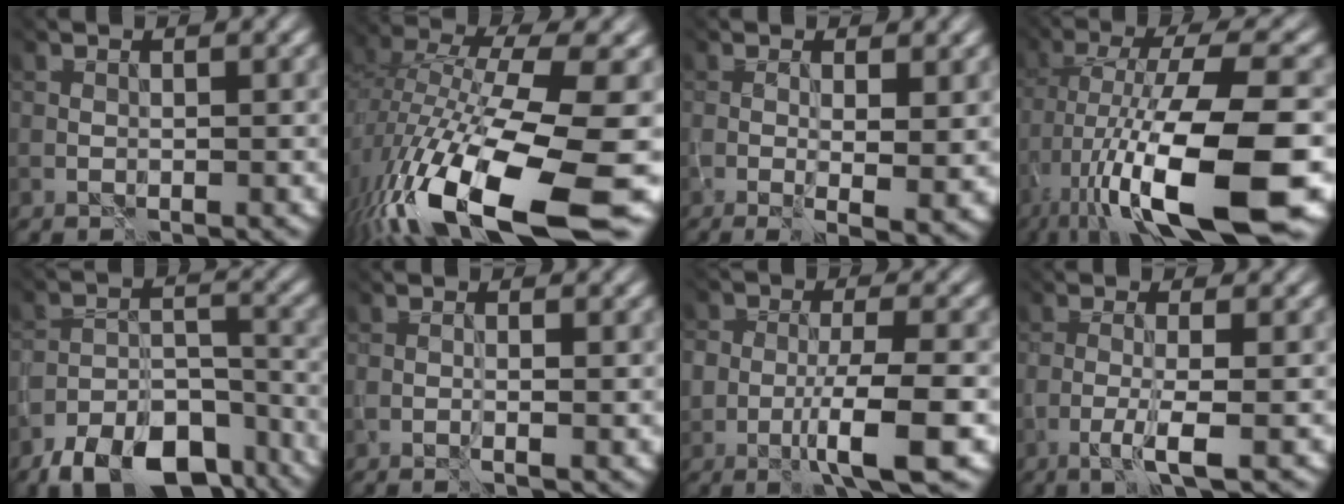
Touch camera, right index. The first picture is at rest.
{"total": 15.8, "force": [-8.0, 4.5, 12.9], "torque": [-0.257, -0.029, -0.136]}
{"total": 4.5, "force": [-0.4, 1.4, 4.2], "torque": [-0.070, -0.016, 0.000]}
{"total": 13.8, "force": [-5.0, 3.2, 12.5], "torque": [-0.223, -0.002, -0.074]}
{"total": 9.2, "force": [-7.6, 3.5, 4.0], "torque": [-0.056, -0.007, -0.129]}
{"total": 0.9, "force": [-0.2, -0.1, 0.8], "torque": [-0.016, -0.007, 0.000]}
{"total": 4.3, "force": [-1.9, 0.6, 3.8], "torque": [-0.066, -0.006, -0.037]}
{"total": 2.9, "force": [-1.5, -0.4, 2.4], "torque": [-0.050, -0.002, -0.033]}